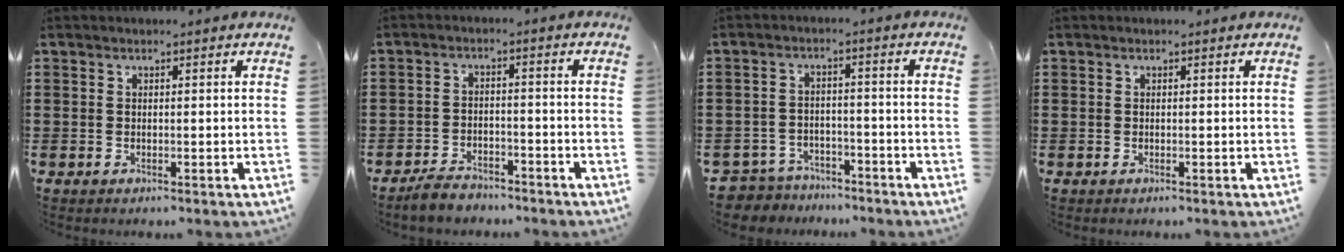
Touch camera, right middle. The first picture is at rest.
{"total": 3.6, "force": [-3.4, 1.0, 0.6], "torque": [-0.012, 0.008, -0.070]}
{"total": 4.5, "force": [-4.4, 1.0, -0.2], "torque": [-0.018, -0.004, -0.098]}
{"total": 0.0}